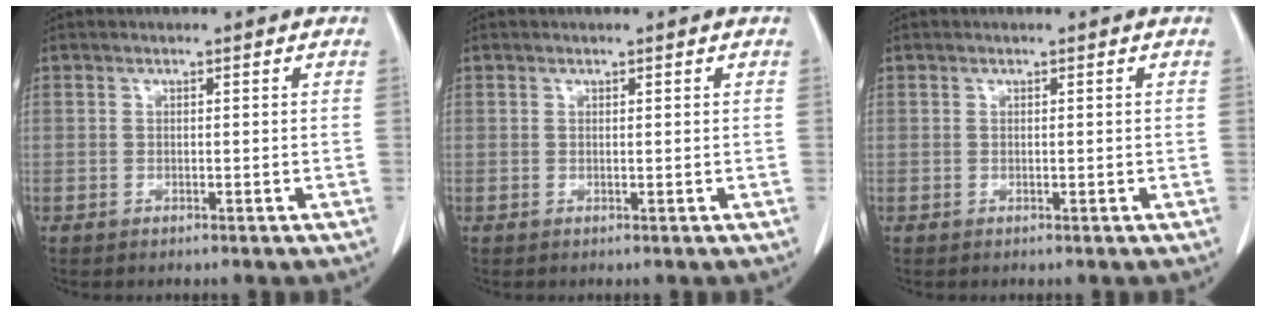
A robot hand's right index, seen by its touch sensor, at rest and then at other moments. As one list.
[{"total": 0.0}, {"total": 0.0}]